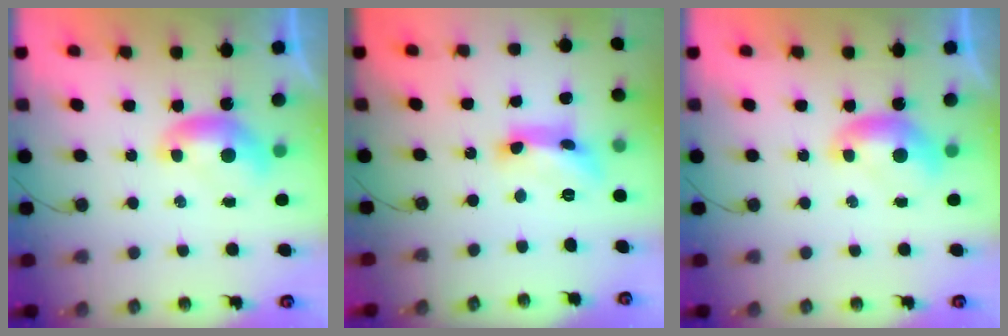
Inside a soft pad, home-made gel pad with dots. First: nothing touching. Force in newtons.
{"total": 9.7, "press": 9.6, "slide": 0.6}
{"total": 0.0}